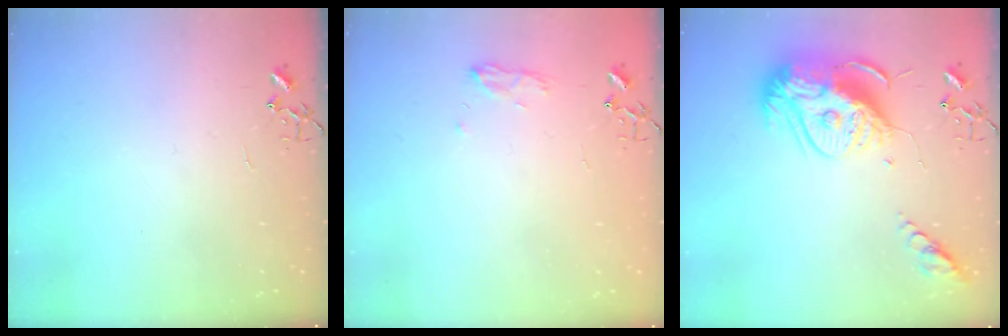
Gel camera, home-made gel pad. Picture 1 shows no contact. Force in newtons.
{"total": 8.0, "press": 8.0, "slide": 0.8}
{"total": 19.7, "press": 19.6, "slide": 1.9}